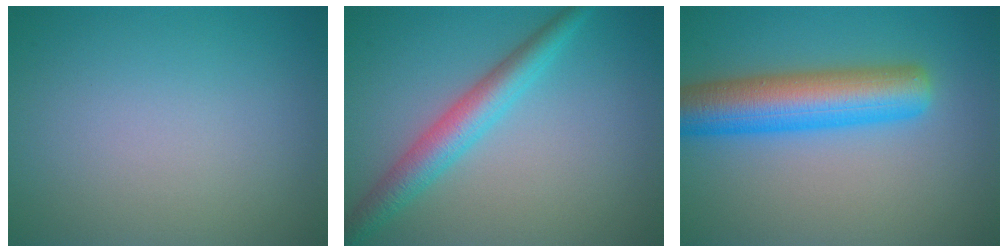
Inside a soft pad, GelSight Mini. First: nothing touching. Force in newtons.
{"total": 4.1, "press": 4.1, "slide": 0.1}
{"total": 7.6, "press": 7.6, "slide": 0.2}